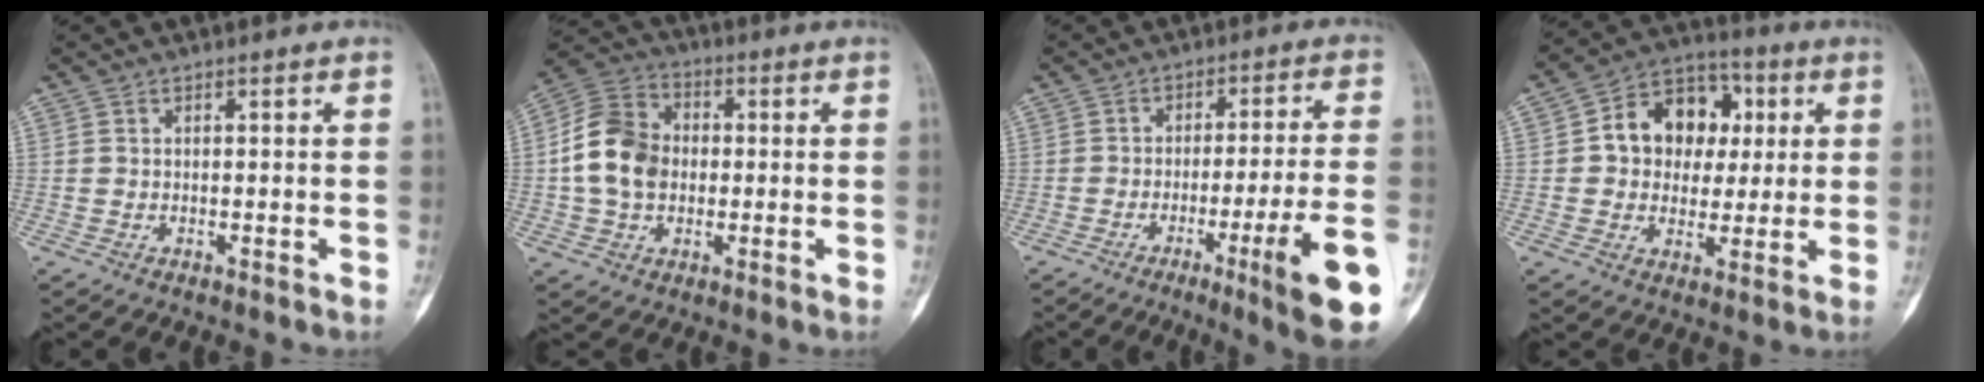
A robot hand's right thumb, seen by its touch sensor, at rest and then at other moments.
{"total": 12.2, "force": [-0.3, 9.6, 7.6], "torque": [-0.123, 0.025, -0.014]}
{"total": 15.4, "force": [-6.3, 0.6, 14.1], "torque": [-0.178, 0.010, -0.088]}
{"total": 13.6, "force": [2.2, 10.8, 8.0], "torque": [-0.074, 0.016, 0.028]}